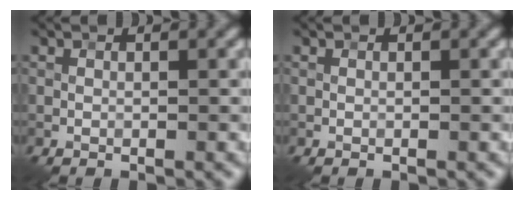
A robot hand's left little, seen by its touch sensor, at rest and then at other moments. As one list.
[{"total": 0.0}]